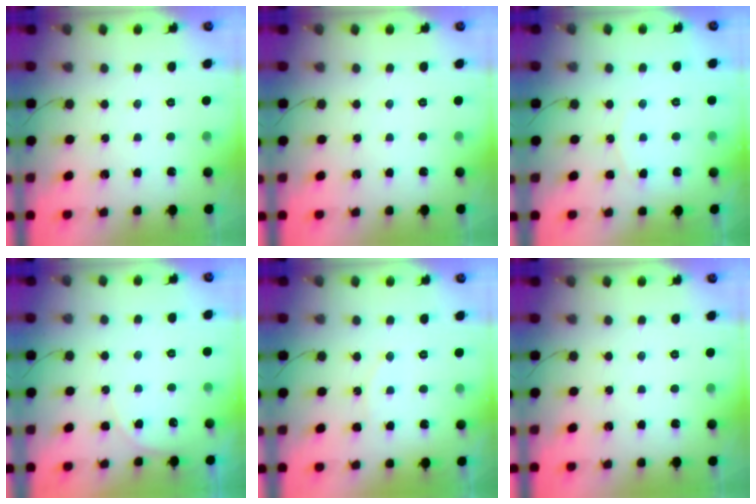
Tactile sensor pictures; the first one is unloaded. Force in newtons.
{"total": 0.0}
{"total": 6.7, "press": 6.7, "slide": 0.6}
{"total": 4.9, "press": 4.8, "slide": 0.5}
{"total": 5.1, "press": 4.7, "slide": 2.2}
{"total": 0.0}